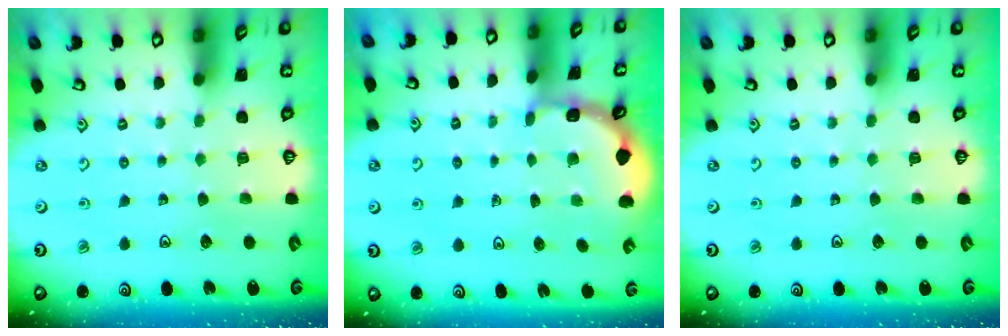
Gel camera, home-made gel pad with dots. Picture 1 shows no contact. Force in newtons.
{"total": 1.9, "press": 1.9, "slide": 0.2}
{"total": 0.0}